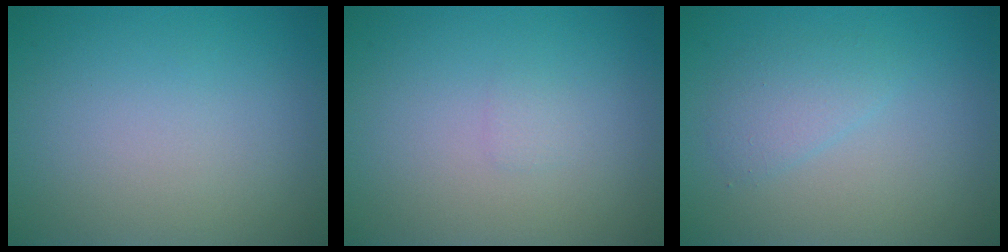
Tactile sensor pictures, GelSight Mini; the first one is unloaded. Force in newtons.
{"total": 0.6, "press": 0.6, "slide": 0.0}
{"total": 1.8, "press": 1.8, "slide": 0.2}